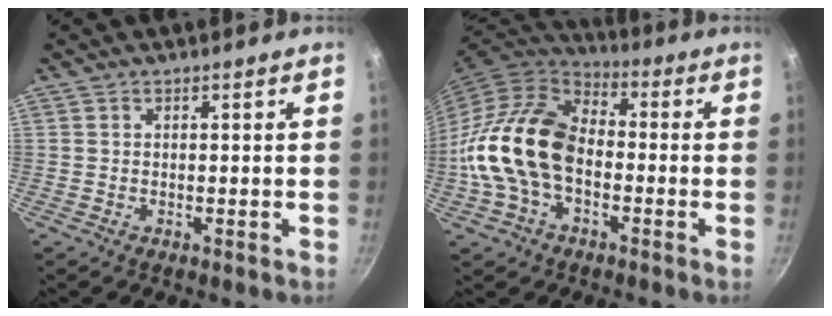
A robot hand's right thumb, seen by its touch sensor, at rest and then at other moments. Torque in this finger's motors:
{"motor_torque": [2.33, 2.67, 1.41, -1.36, 0.27]}